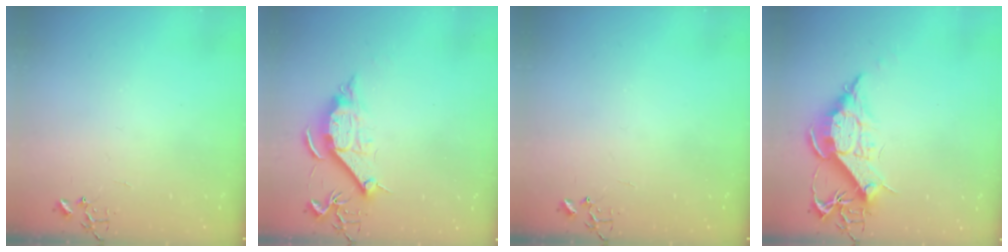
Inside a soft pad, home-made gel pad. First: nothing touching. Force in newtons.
{"total": 10.1, "press": 10.0, "slide": 0.8}
{"total": 0.0}
{"total": 12.6, "press": 12.6, "slide": 1.2}